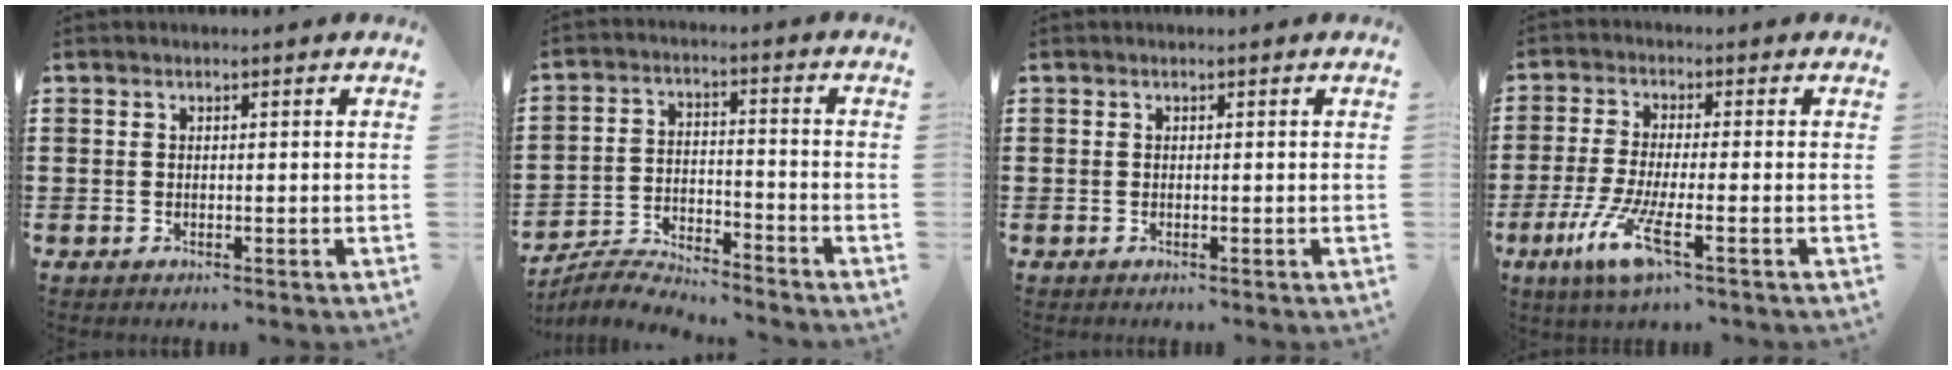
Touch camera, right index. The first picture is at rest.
{"total": 5.3, "force": [-5.3, 0.3, 0.6], "torque": [-0.016, 0.006, -0.107]}
{"total": 0.0}
{"total": 7.9, "force": [-3.4, 0.9, 7.0], "torque": [-0.164, -0.023, -0.065]}